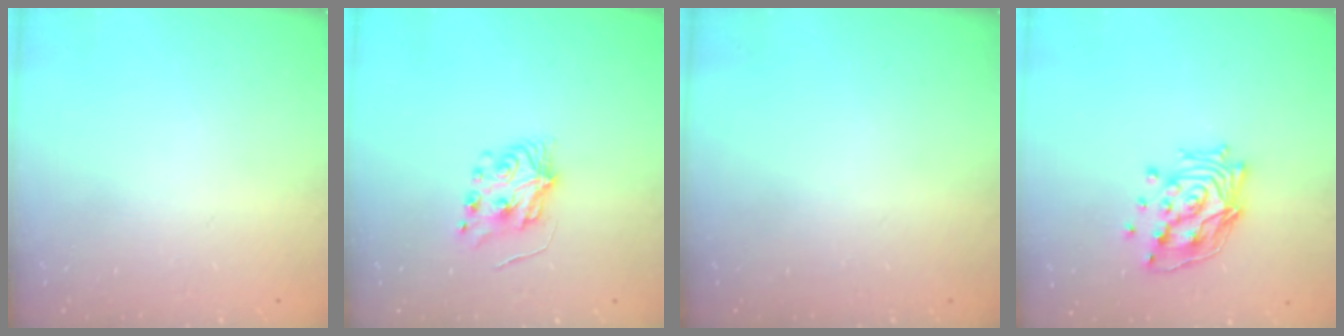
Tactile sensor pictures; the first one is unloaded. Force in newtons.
{"total": 6.4, "press": 6.4, "slide": 0.5}
{"total": 0.0}
{"total": 14.9, "press": 14.8, "slide": 1.4}